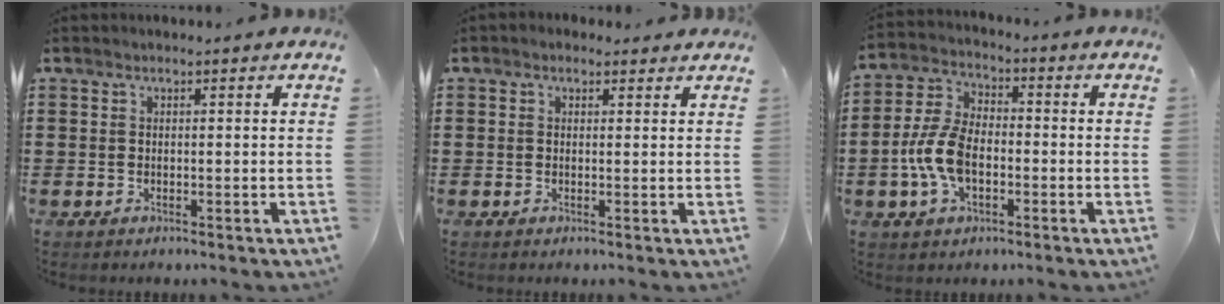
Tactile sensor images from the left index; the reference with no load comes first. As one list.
[{"total": 1.0, "force": [0.6, 0.8, 0.2], "torque": [-0.008, 0.007, 0.011]}, {"total": 8.8, "force": [-2.5, 5.7, 6.3], "torque": [-0.157, 0.008, -0.055]}]